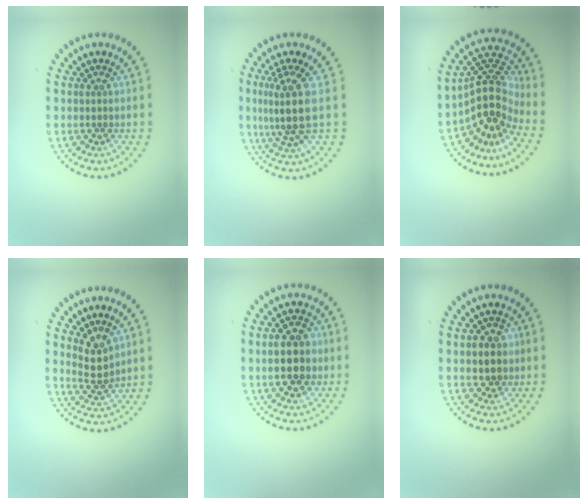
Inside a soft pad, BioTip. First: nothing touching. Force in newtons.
{"total": 4.0, "press": 3.2, "slide": 2.4}
{"total": 4.8, "press": 3.5, "slide": 3.2}
{"total": 2.3, "press": 1.9, "slide": 1.3}
{"total": 4.4, "press": 4.4, "slide": 0.3}
{"total": 2.1, "press": 2.0, "slide": 0.7}